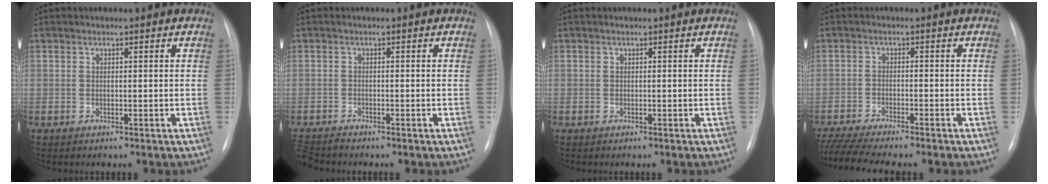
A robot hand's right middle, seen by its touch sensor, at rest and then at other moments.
{"total": 2.7, "force": [-2.6, -0.2, 0.6], "torque": [-0.013, -0.011, -0.049]}
{"total": 0.0}
{"total": 10.0, "force": [-8.7, 0.5, 4.9], "torque": [-0.068, -0.014, -0.134]}